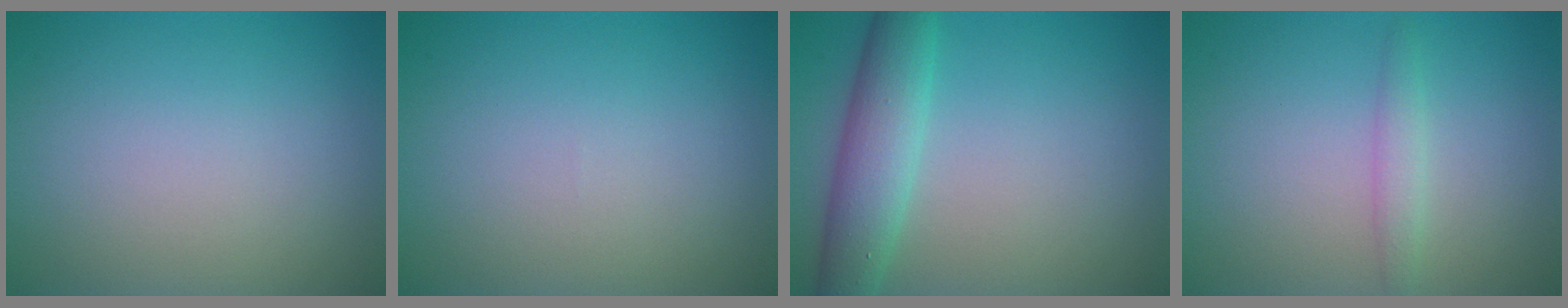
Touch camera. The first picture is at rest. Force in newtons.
{"total": 0.0}
{"total": 4.9, "press": 4.9, "slide": 0.3}
{"total": 1.4, "press": 1.4, "slide": 0.1}